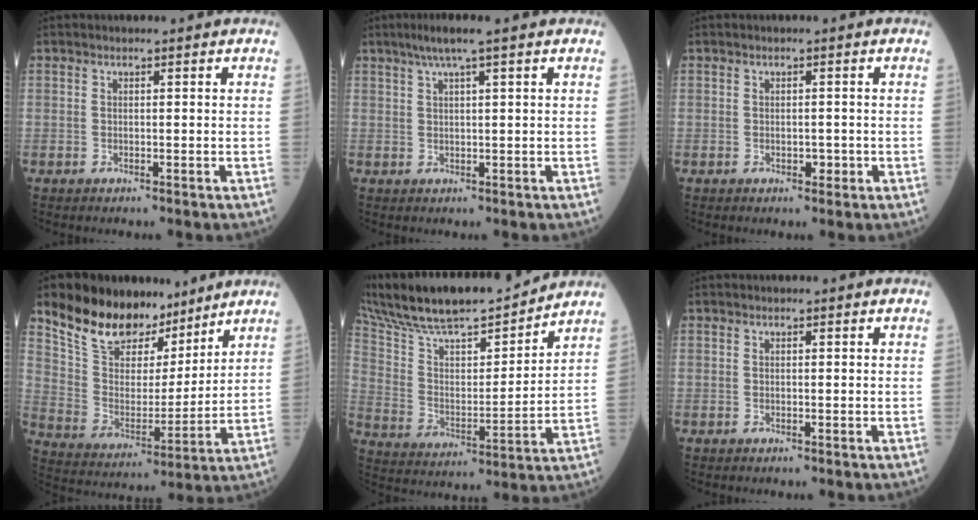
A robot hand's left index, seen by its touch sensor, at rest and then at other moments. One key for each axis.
{"total": 4.5, "fx": 3.0, "fy": -0.4, "fz": 3.3, "tx": -0.066, "ty": 0.016, "tz": 0.055}
{"total": 1.3, "fx": -0.5, "fy": 0.9, "fz": 0.8, "tx": -0.008, "ty": 0.003, "tz": -0.006}
{"total": 15.2, "fx": 12.1, "fy": 7.0, "fz": 6.0, "tx": -0.110, "ty": 0.015, "tz": 0.222}
{"total": 22.2, "fx": 19.6, "fy": 3.6, "fz": 9.8, "tx": -0.186, "ty": 0.019, "tz": 0.329}
{"total": 0.0}